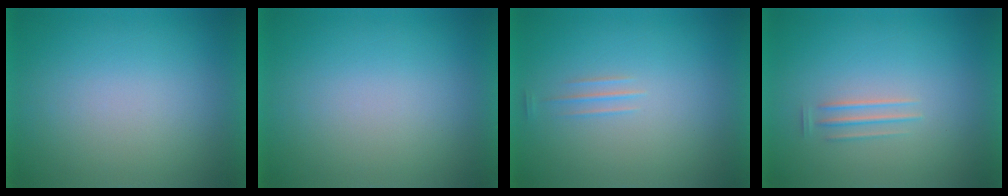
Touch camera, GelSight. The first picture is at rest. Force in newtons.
{"total": 0.0}
{"total": 1.1}
{"total": 1.5}